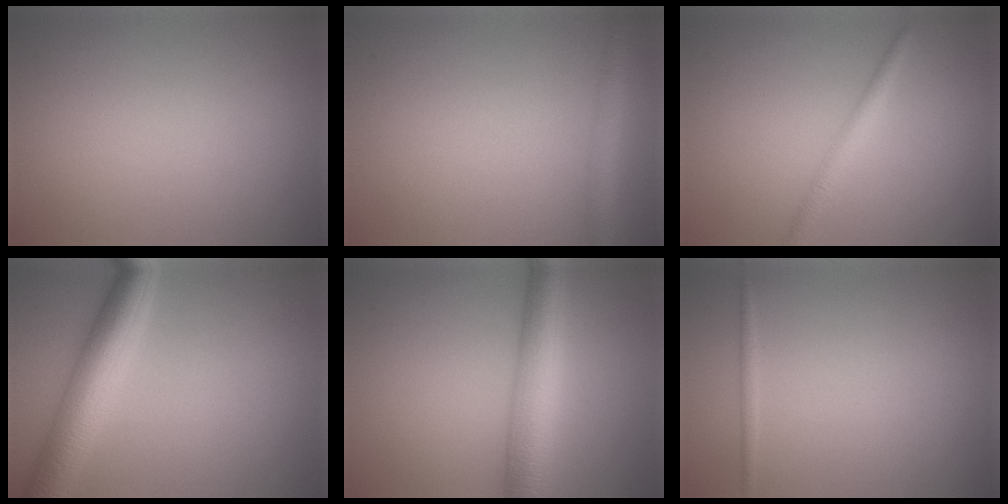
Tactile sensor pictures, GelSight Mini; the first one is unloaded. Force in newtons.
{"total": 2.6, "press": 2.6, "slide": 0.0}
{"total": 1.9, "press": 1.9, "slide": 0.0}
{"total": 6.5, "press": 6.5, "slide": 0.1}
{"total": 6.4, "press": 6.4, "slide": 0.2}
{"total": 0.7, "press": 0.7, "slide": 0.0}